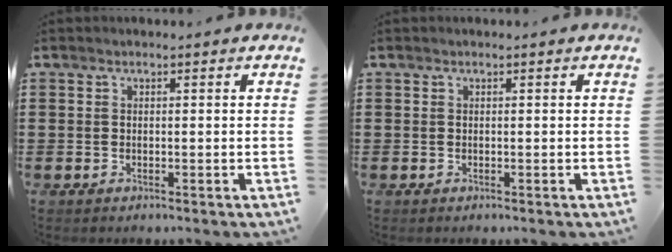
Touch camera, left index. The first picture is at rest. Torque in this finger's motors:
{"motor_torque": [-0.01, 0.01, 0.00, -0.01]}